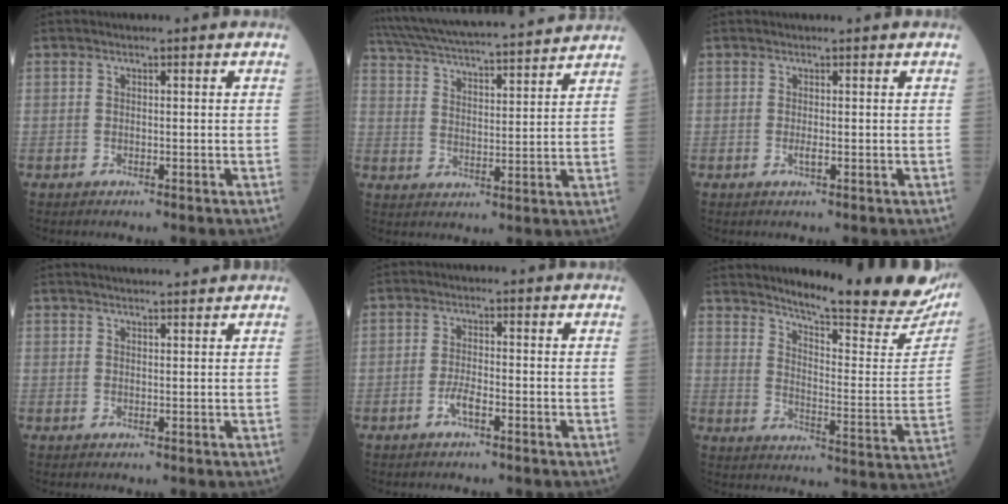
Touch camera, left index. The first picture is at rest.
{"total": 20.6, "force": [18.9, 1.3, 8.0], "torque": [-0.144, 0.023, 0.284]}
{"total": 1.1, "force": [0.5, 0.1, 1.0], "torque": [-0.025, 0.004, 0.008]}
{"total": 8.2, "force": [7.7, 0.7, 2.9], "torque": [-0.040, 0.027, 0.100]}
{"total": 2.1, "force": [-1.1, 0.3, 1.7], "torque": [-0.037, -0.001, -0.025]}
{"total": 24.8, "force": [21.8, 1.6, 11.8], "torque": [-0.177, -0.097, 0.274]}